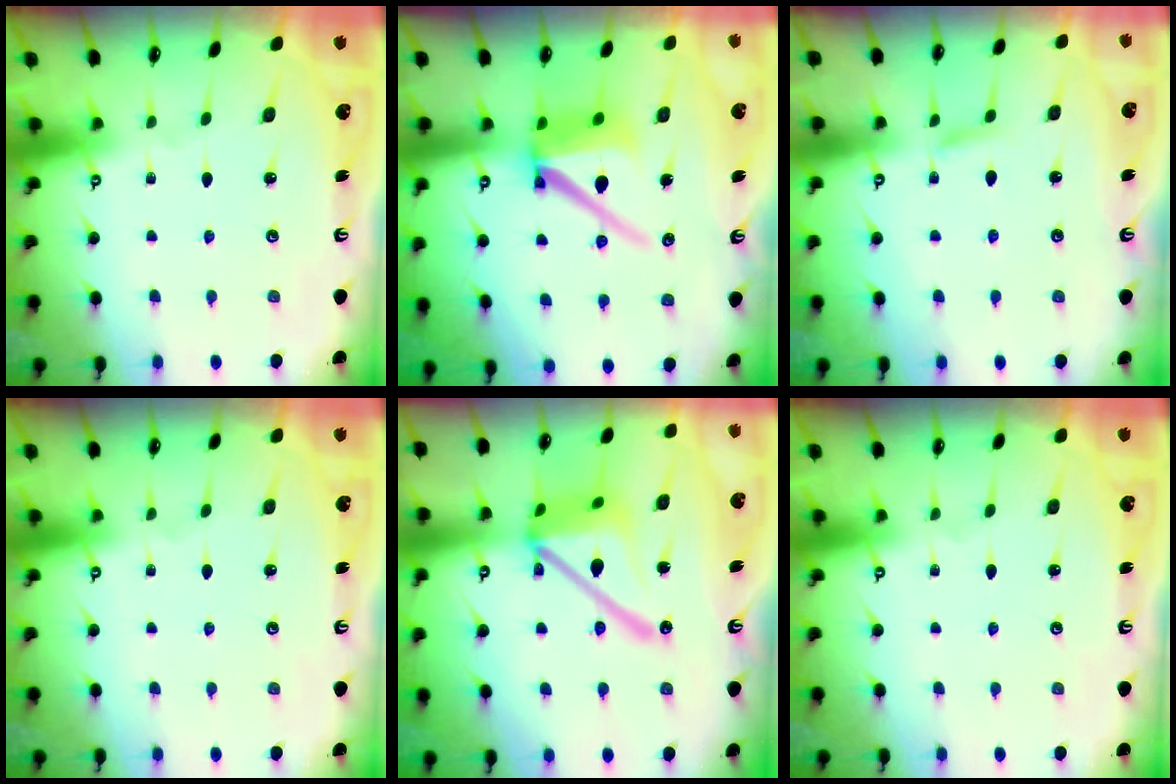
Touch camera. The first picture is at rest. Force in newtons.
{"total": 11.9, "press": 11.8, "slide": 1.5}
{"total": 4.8, "press": 4.7, "slide": 0.6}
{"total": 0.0}
{"total": 18.7, "press": 18.6, "slide": 1.9}
{"total": 0.0}